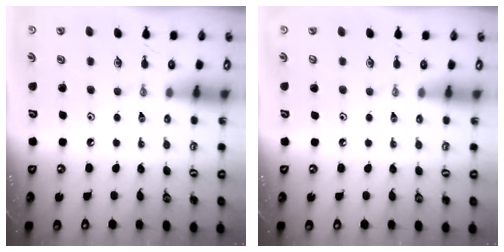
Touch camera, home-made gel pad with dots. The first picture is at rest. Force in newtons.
{"total": 1.0, "press": 0.2, "slide": 1.0}